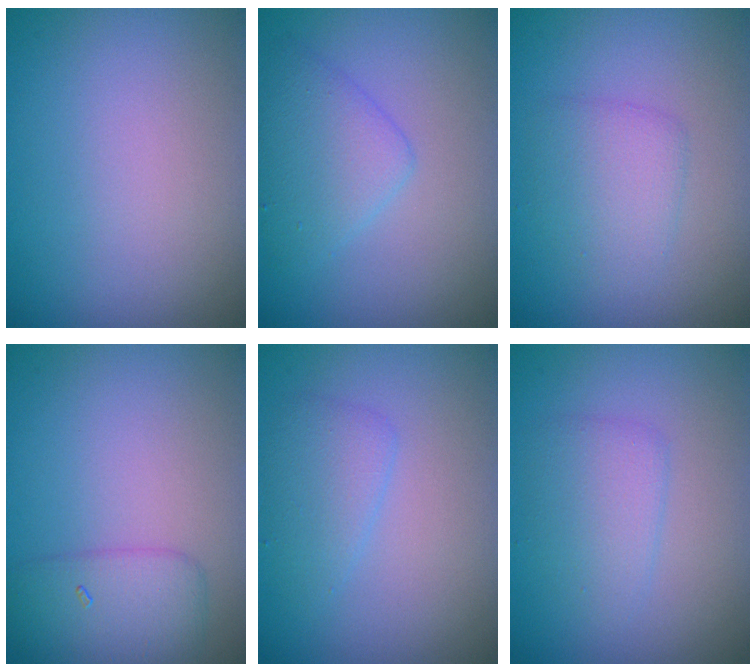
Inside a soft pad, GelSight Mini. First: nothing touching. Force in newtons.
{"total": 3.1, "press": 3.1, "slide": 0.0}
{"total": 2.7, "press": 2.7, "slide": 0.1}
{"total": 3.1, "press": 3.1, "slide": 0.1}
{"total": 2.1, "press": 2.1, "slide": 0.1}
{"total": 2.5, "press": 2.5, "slide": 0.1}